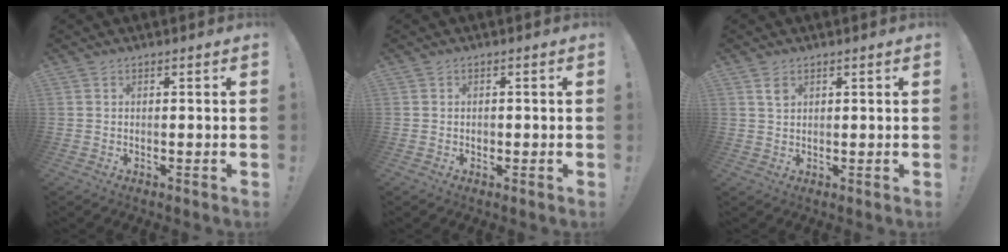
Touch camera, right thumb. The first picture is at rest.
{"total": 0.8, "force": [-0.4, 0.6, 0.3], "torque": [-0.006, 0.004, -0.007]}
{"total": 3.0, "force": [1.8, 2.1, 1.3], "torque": [-0.010, -0.009, 0.030]}